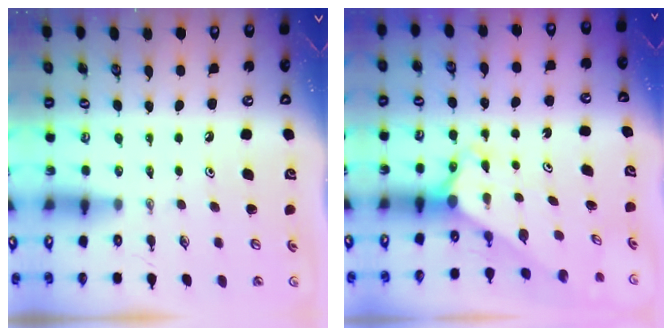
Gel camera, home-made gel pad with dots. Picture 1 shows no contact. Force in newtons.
{"total": 2.7, "press": 2.7, "slide": 0.1}